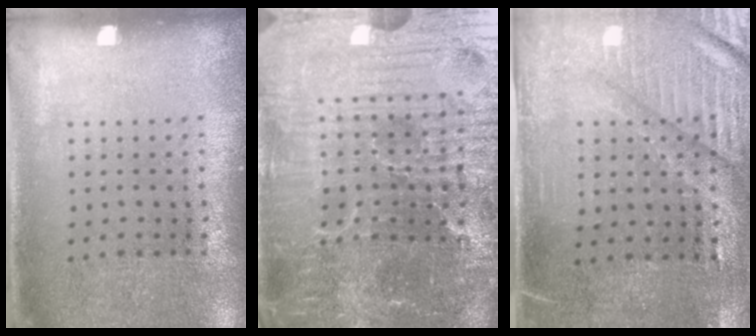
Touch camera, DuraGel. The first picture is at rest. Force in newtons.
{"total": 6.8, "press": 6.2, "slide": 2.8}
{"total": 3.3, "press": 2.9, "slide": 1.5}